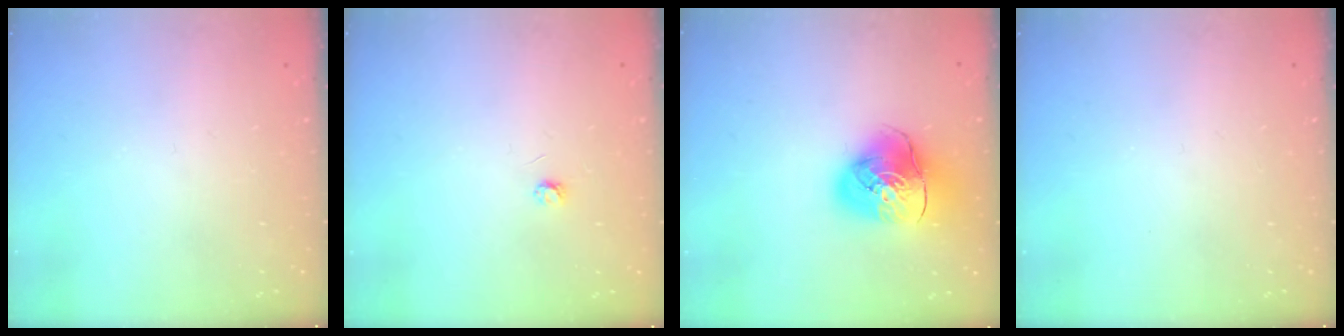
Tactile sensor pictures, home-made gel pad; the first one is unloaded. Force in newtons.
{"total": 2.8, "press": 2.7, "slide": 0.3}
{"total": 14.3, "press": 14.1, "slide": 2.2}
{"total": 0.0}